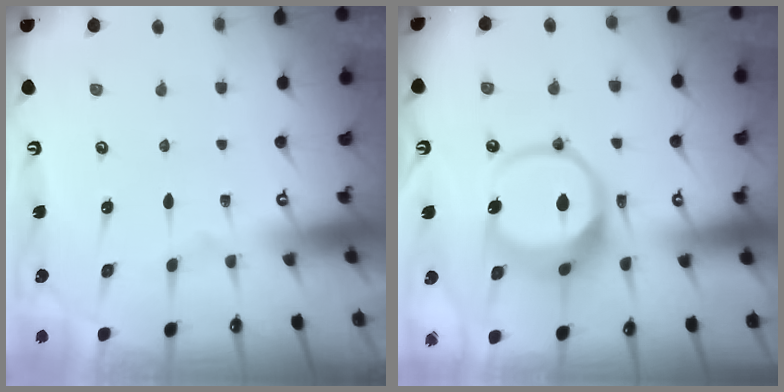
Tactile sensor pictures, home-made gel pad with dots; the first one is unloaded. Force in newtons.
{"total": 13.0, "press": 12.9, "slide": 1.9}